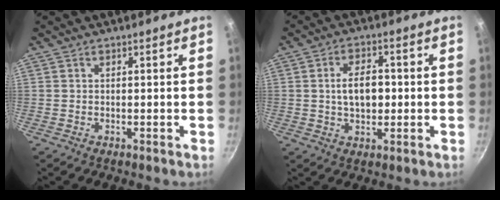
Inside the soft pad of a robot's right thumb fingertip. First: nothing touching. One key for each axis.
{"total": 7.3, "fx": 0.1, "fy": 4.3, "fz": 5.9, "tx": -0.079, "ty": 0.009, "tz": 0.001}